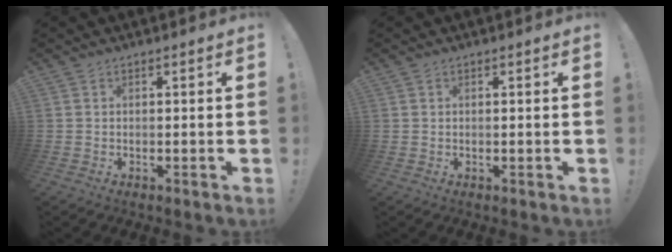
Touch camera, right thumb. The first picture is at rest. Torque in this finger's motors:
{"motor_torque": [1.02, 0.36, -0.04, -0.41, 0.00]}